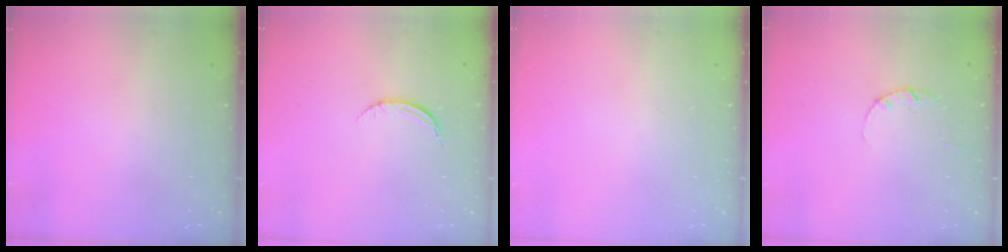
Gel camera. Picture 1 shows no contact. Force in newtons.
{"total": 5.0, "press": 4.9, "slide": 0.6}
{"total": 0.0}
{"total": 2.2, "press": 2.2, "slide": 0.4}